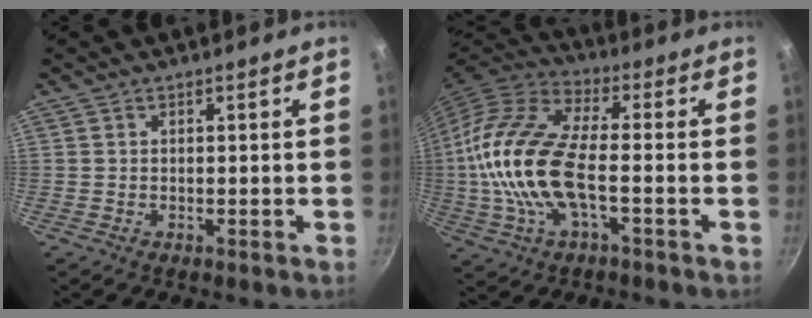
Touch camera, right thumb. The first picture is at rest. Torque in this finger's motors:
{"motor_torque": [-0.37, 1.68, 2.19, -0.57, 0.81]}